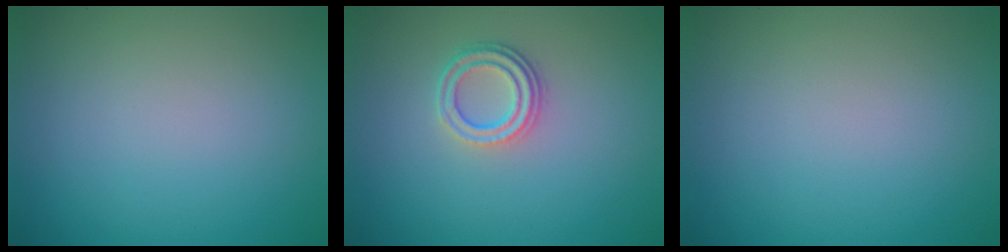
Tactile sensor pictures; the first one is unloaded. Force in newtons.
{"total": 2.8, "press": 2.3, "slide": 1.6}
{"total": 0.0}